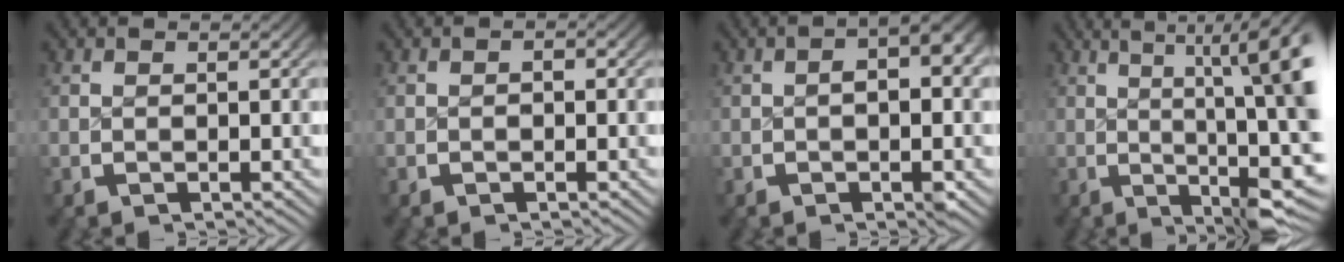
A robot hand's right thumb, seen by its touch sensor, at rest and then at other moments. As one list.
[{"total": 0.7, "force": [-0.3, 0.4, 0.4], "torque": [-0.008, -0.002, -0.008]}, {"total": 4.2, "force": [0.3, 1.9, 3.7], "torque": [-0.040, 0.008, 0.000]}, {"total": 13.2, "force": [1.2, 5.1, 12.1], "torque": [-0.140, -0.003, 0.014]}]